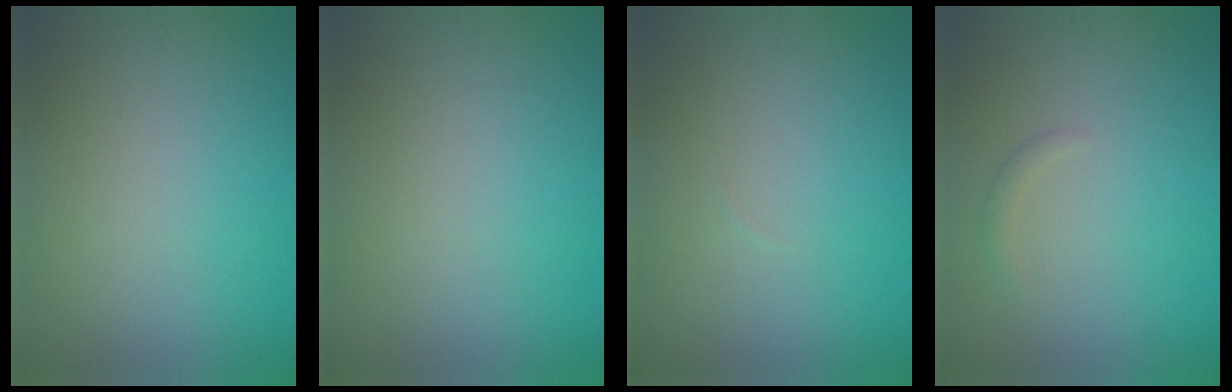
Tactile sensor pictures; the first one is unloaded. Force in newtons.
{"total": 0.0}
{"total": 0.0}
{"total": 0.8, "press": 0.8, "slide": 0.1}